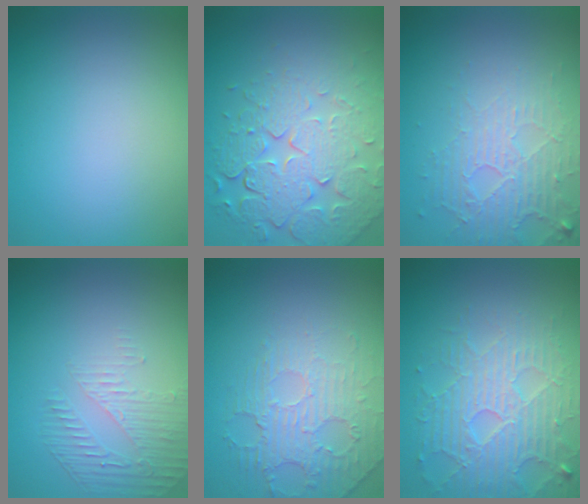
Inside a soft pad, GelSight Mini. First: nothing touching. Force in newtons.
{"total": 8.1, "press": 5.8, "slide": 5.7}
{"total": 5.2, "press": 3.3, "slide": 4.1}
{"total": 1.8, "press": 1.1, "slide": 1.5}
{"total": 2.5, "press": 1.9, "slide": 1.6}
{"total": 5.3, "press": 4.9, "slide": 2.2}